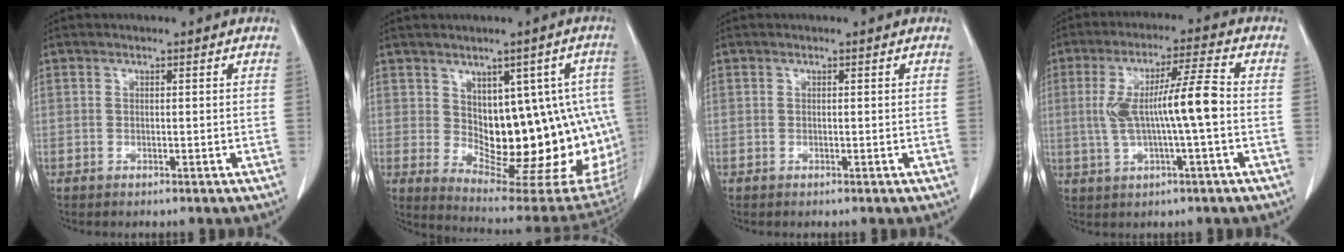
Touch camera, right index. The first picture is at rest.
{"total": 18.0, "force": [0.4, 8.8, 15.7], "torque": [-0.150, 0.013, 0.031]}
{"total": 0.0}
{"total": 9.7, "force": [-0.4, 0.4, 9.7], "torque": [-0.185, 0.017, -0.008]}